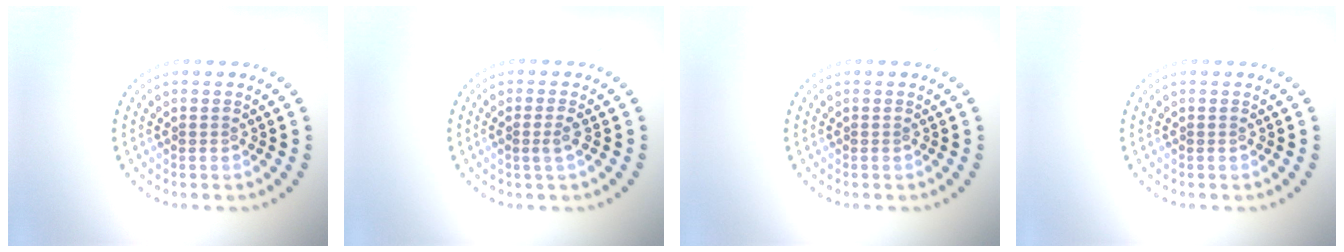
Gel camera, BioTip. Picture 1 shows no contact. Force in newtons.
{"total": 1.2, "press": 1.0, "slide": 0.7}
{"total": 0.0}
{"total": 0.0}